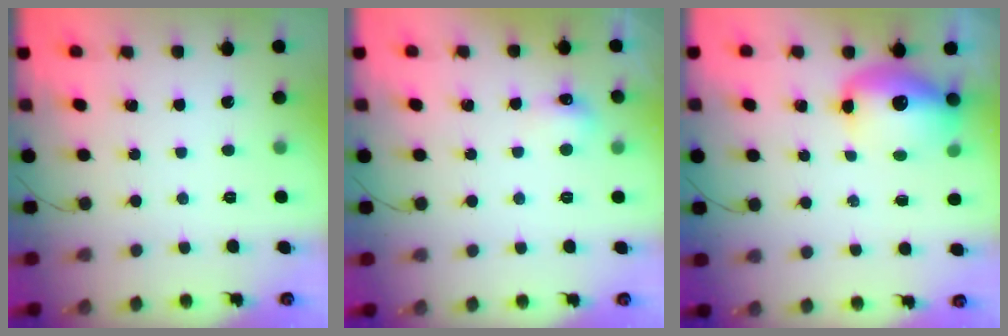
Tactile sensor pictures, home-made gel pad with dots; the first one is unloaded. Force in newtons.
{"total": 5.4, "press": 5.2, "slide": 1.5}
{"total": 11.7, "press": 11.3, "slide": 2.9}